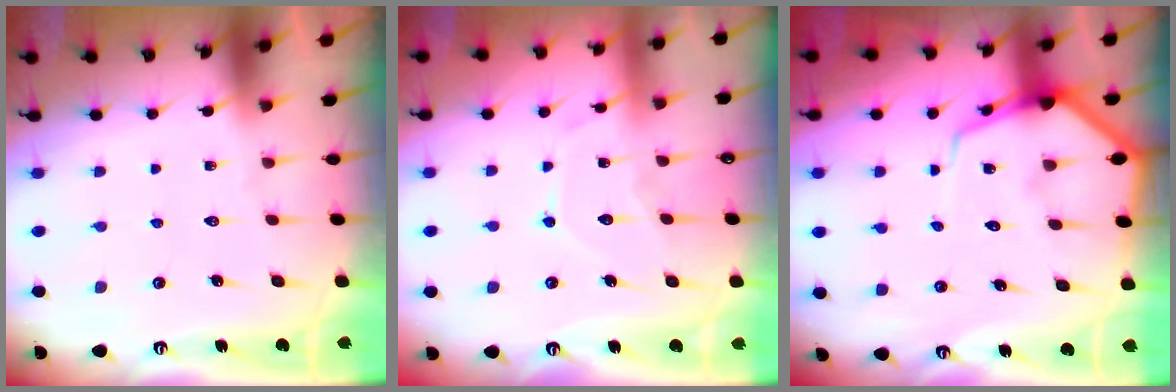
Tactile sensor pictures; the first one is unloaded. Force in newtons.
{"total": 9.2, "press": 9.2, "slide": 0.9}
{"total": 7.9, "press": 7.8, "slide": 0.5}